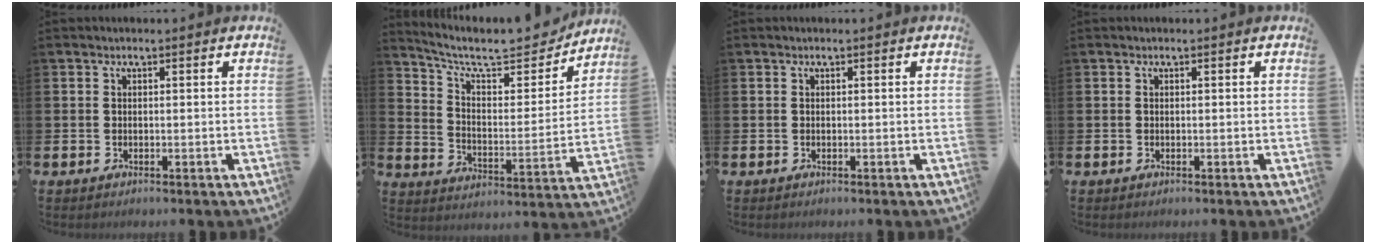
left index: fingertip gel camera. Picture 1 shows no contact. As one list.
[{"total": 8.7, "force": [7.7, 2.4, 3.2], "torque": [-0.090, -0.060, 0.129]}, {"total": 0.0}, {"total": 0.0}]